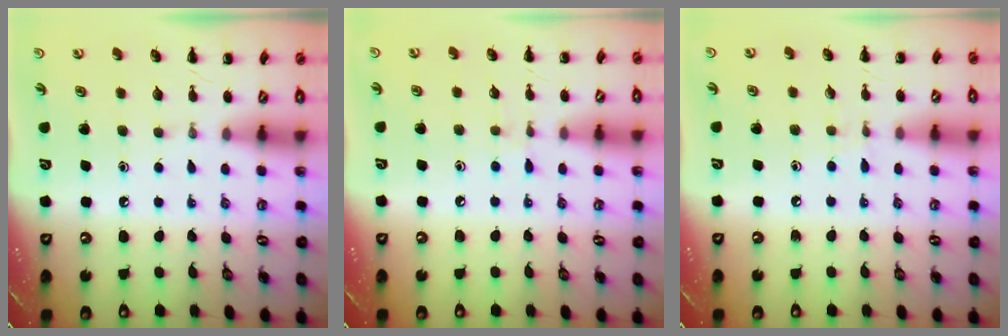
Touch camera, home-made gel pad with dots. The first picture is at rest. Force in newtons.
{"total": 3.7, "press": 3.4, "slide": 1.5}
{"total": 4.2, "press": 3.8, "slide": 1.8}